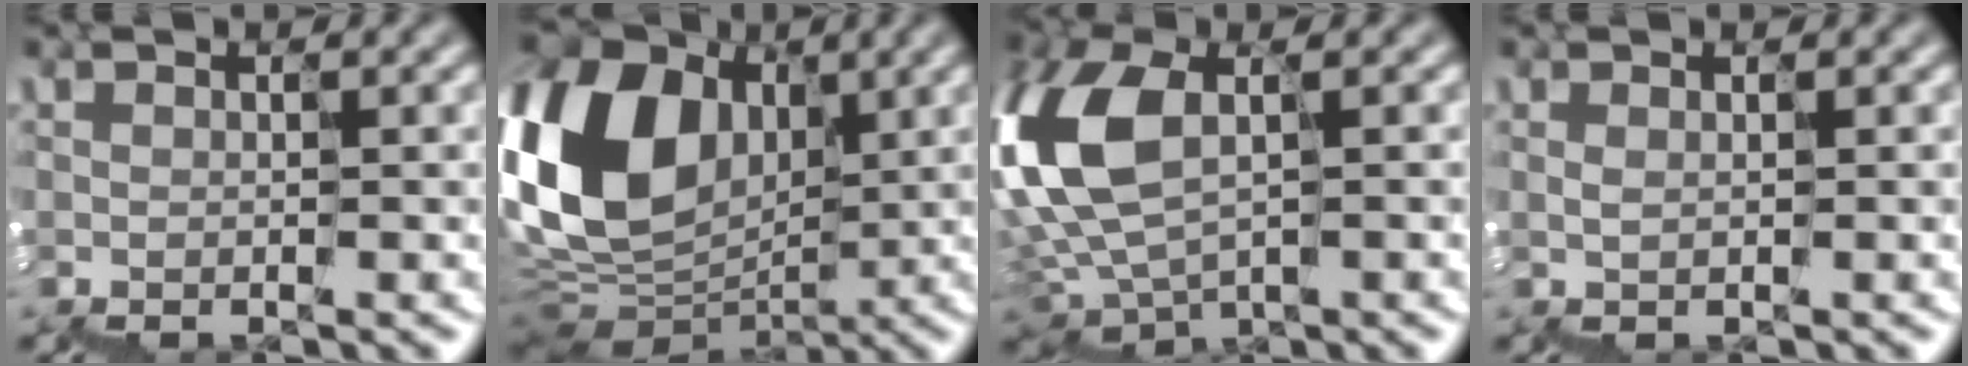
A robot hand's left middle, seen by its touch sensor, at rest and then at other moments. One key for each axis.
{"total": 12.1, "fx": 4.0, "fy": 8.8, "fz": 7.3, "tx": -0.195, "ty": 0.019, "tz": 0.070}
{"total": 8.0, "fx": 1.0, "fy": 4.8, "fz": 6.3, "tx": -0.210, "ty": 0.011, "tz": 0.017}
{"total": 0.7, "fx": 0.5, "fy": -0.2, "fz": -0.4, "tx": 0.003, "ty": 0.008, "tz": 0.012}